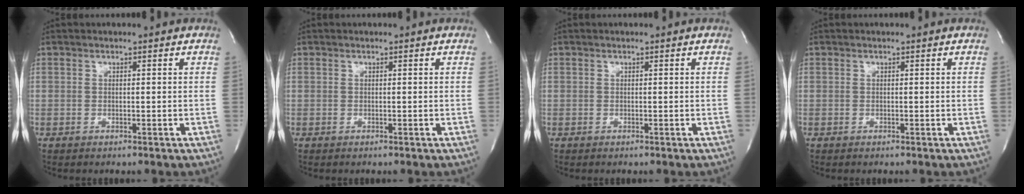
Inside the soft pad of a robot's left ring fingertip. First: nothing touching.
{"total": 0.0}
{"total": 0.0}
{"total": 0.0}